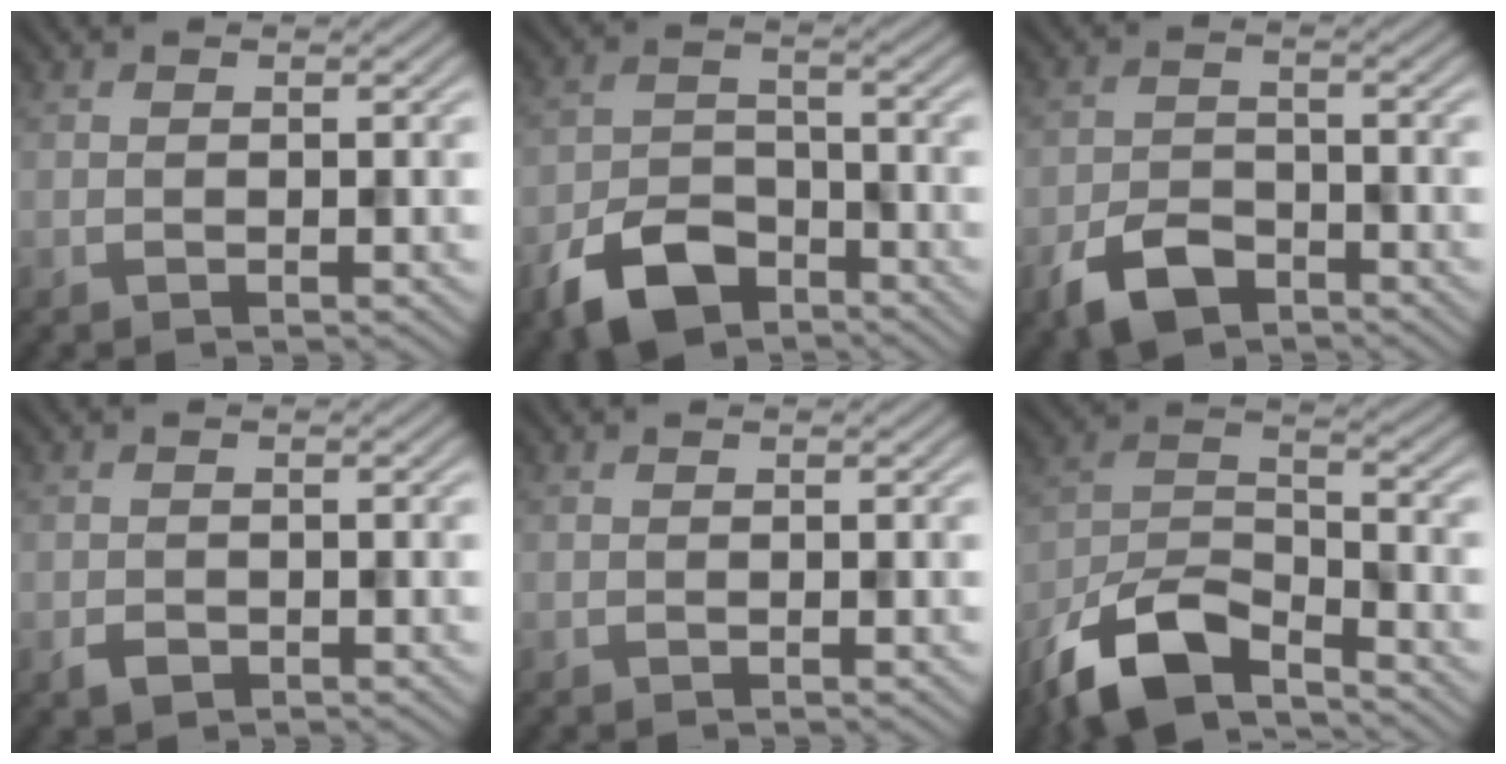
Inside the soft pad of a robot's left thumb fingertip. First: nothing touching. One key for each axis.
{"total": 7.8, "fx": -5.1, "fy": 4.3, "fz": 4.0, "tx": -0.081, "ty": -0.006, "tz": -0.109}
{"total": 5.4, "fx": -3.6, "fy": 2.9, "fz": 2.9, "tx": -0.056, "ty": -0.004, "tz": -0.079}
{"total": 1.3, "fx": -0.7, "fy": 0.9, "fz": 0.5, "tx": -0.012, "ty": -0.003, "tz": -0.016}
{"total": 0.0}
{"total": 11.2, "fx": -8.2, "fy": 4.2, "fz": 6.4, "tx": -0.127, "ty": -0.004, "tz": -0.181}